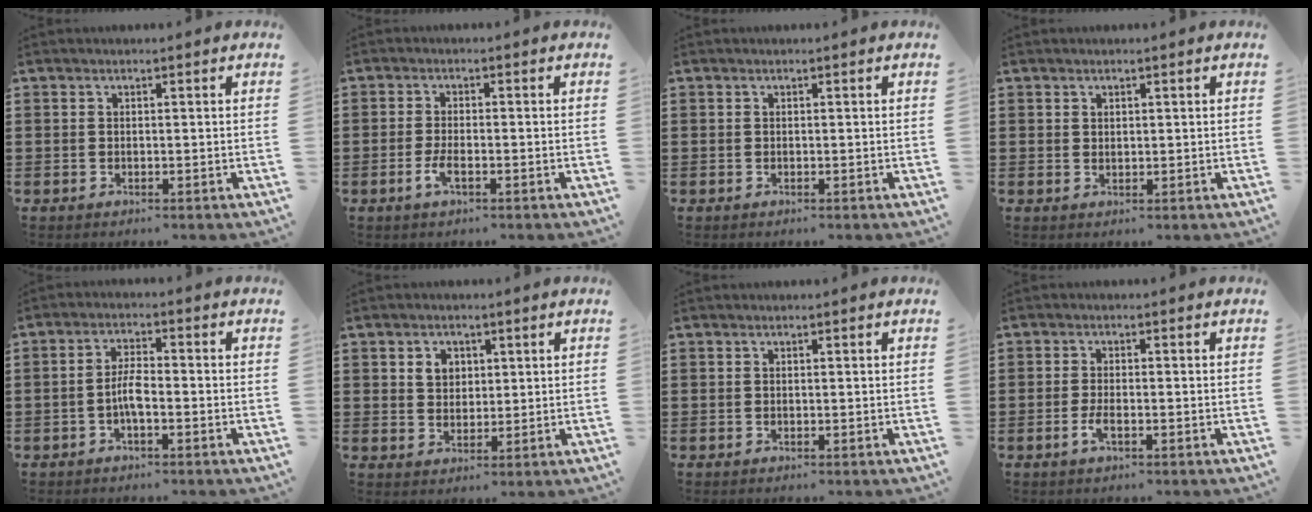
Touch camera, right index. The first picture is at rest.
{"total": 2.7, "force": [-1.1, 0.7, 2.3], "torque": [-0.054, -0.004, -0.025]}
{"total": 0.0}
{"total": 1.0, "force": [0.7, 0.6, 0.2], "torque": [-0.005, 0.001, 0.015]}
{"total": 3.8, "force": [-1.1, 1.0, 3.5], "torque": [-0.076, -0.001, -0.026]}
{"total": 3.1, "force": [1.3, 2.6, 1.2], "torque": [-0.035, 0.011, 0.022]}
{"total": 0.0}
{"total": 2.2, "force": [-1.0, 0.6, 1.9], "torque": [-0.041, -0.002, -0.020]}